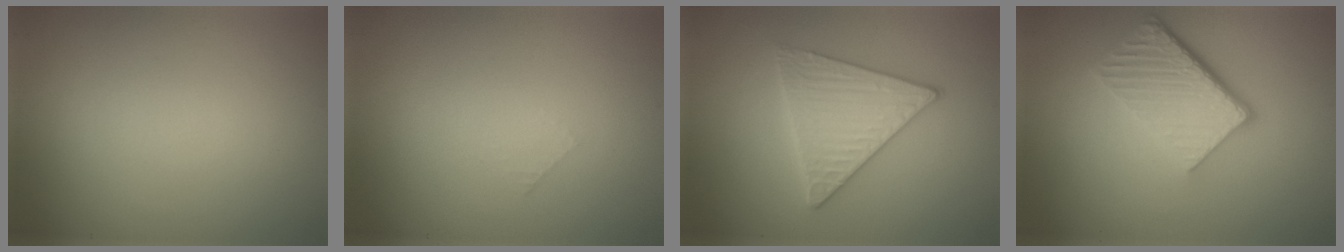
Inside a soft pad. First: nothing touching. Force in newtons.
{"total": 0.5, "press": 0.5, "slide": 0.1}
{"total": 4.0, "press": 4.0, "slide": 0.5}
{"total": 5.8, "press": 4.0, "slide": 4.2}